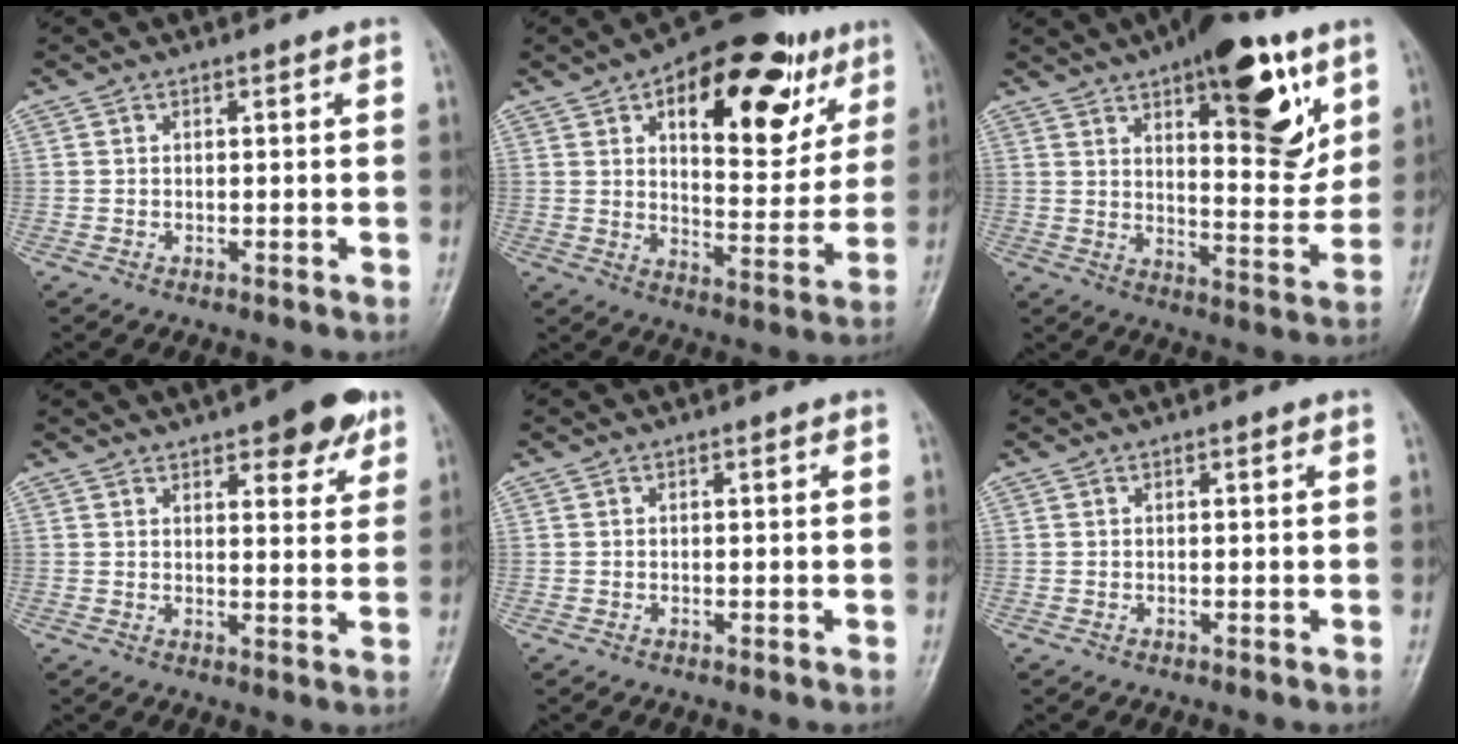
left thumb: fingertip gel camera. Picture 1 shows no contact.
{"total": 22.6, "force": [10.6, 10.9, 16.8], "torque": [-0.182, -0.022, 0.153]}
{"total": 19.1, "force": [9.7, 7.1, 14.9], "torque": [-0.166, -0.046, 0.143]}
{"total": 9.0, "force": [5.7, 3.3, 6.1], "torque": [-0.051, -0.025, 0.072]}
{"total": 0.0}
{"total": 0.0}